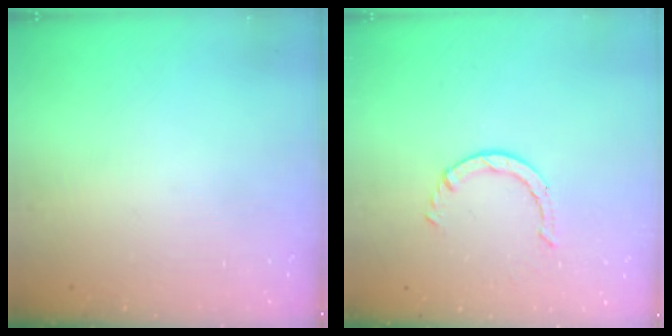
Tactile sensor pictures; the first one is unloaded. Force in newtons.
{"total": 2.5, "press": 2.5, "slide": 0.3}